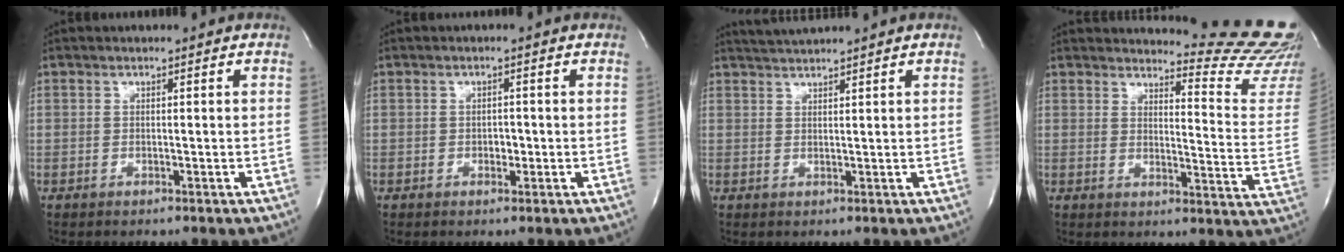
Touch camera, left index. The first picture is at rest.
{"total": 1.5, "force": [-0.6, 0.9, 0.9], "torque": [-0.015, -0.001, -0.010]}
{"total": 2.3, "force": [2.3, -0.1, 0.1], "torque": [-0.008, 0.016, 0.045]}
{"total": 16.9, "force": [16.5, -0.3, 3.3], "torque": [-0.037, -0.159, 0.168]}